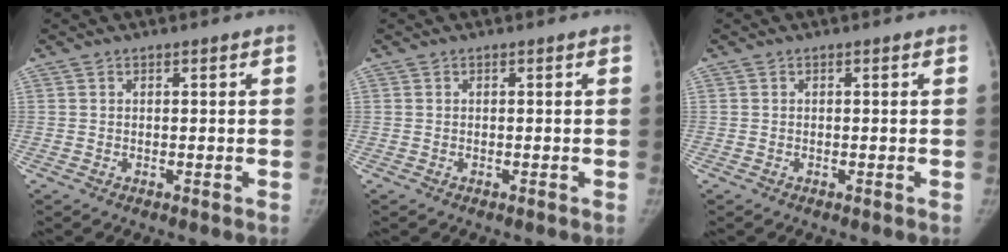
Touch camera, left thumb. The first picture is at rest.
{"total": 0.0}
{"total": 0.0}